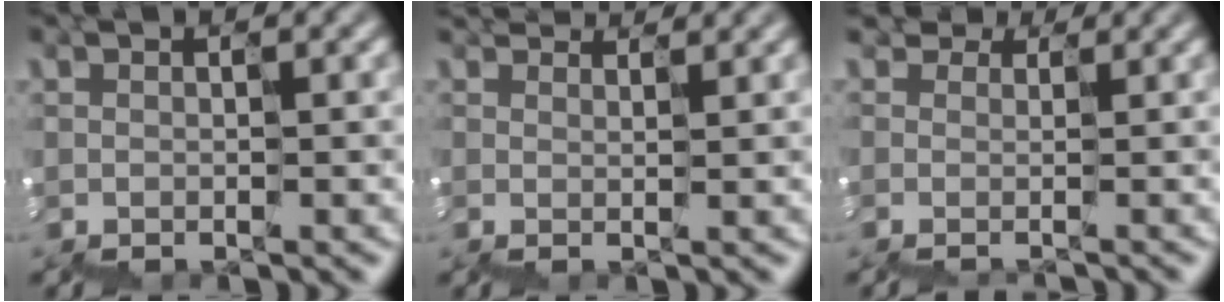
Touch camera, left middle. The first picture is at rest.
{"total": 3.5, "force": [3.0, 1.2, 1.2], "torque": [-0.012, 0.032, 0.042]}
{"total": 3.6, "force": [2.0, 2.5, 1.6], "torque": [-0.039, 0.025, 0.047]}